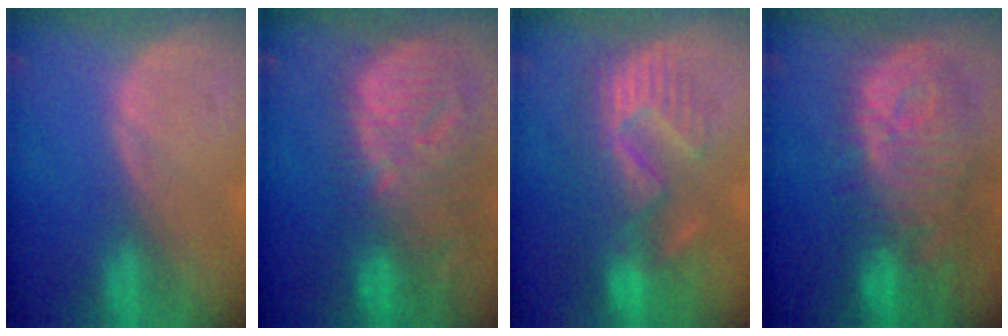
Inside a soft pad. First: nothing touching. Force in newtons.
{"total": 13.0, "press": 11.3, "slide": 6.4}
{"total": 10.9, "press": 9.8, "slide": 4.9}
{"total": 12.5, "press": 11.1, "slide": 5.8}